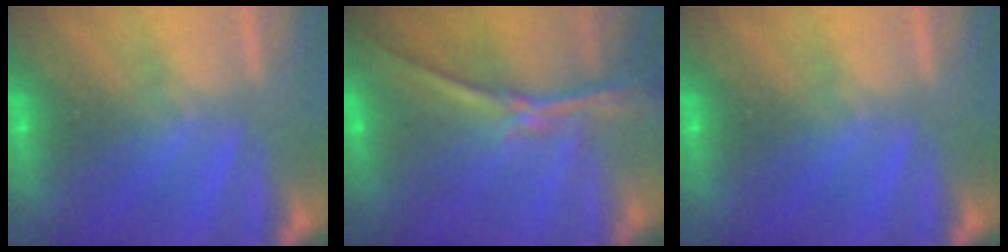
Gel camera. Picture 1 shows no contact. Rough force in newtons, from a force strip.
{"total": 7.0}
{"total": 0.0}